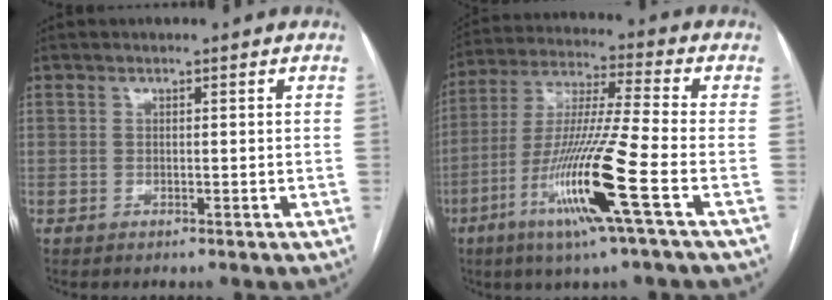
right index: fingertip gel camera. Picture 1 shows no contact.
{"total": 15.9, "force": [-6.2, -1.1, 14.6], "torque": [-0.298, -0.020, -0.120]}